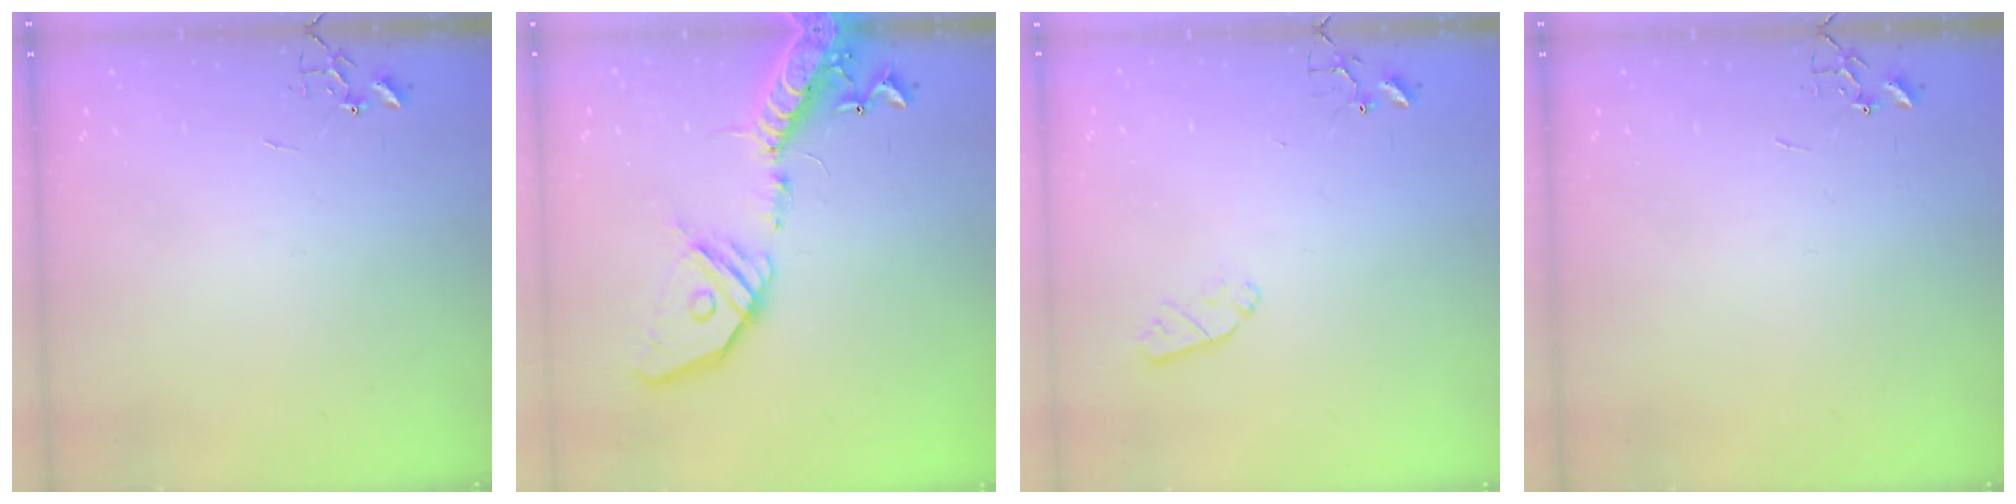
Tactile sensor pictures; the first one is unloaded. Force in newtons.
{"total": 19.7, "press": 19.4, "slide": 3.9}
{"total": 5.2, "press": 5.2, "slide": 0.8}
{"total": 0.0}